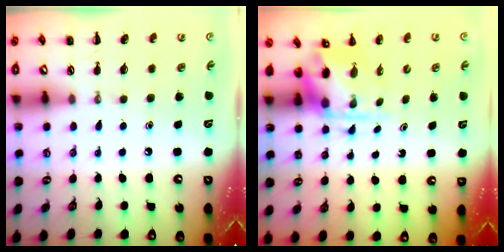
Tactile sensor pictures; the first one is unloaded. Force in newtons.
{"total": 3.9, "press": 3.9, "slide": 0.6}